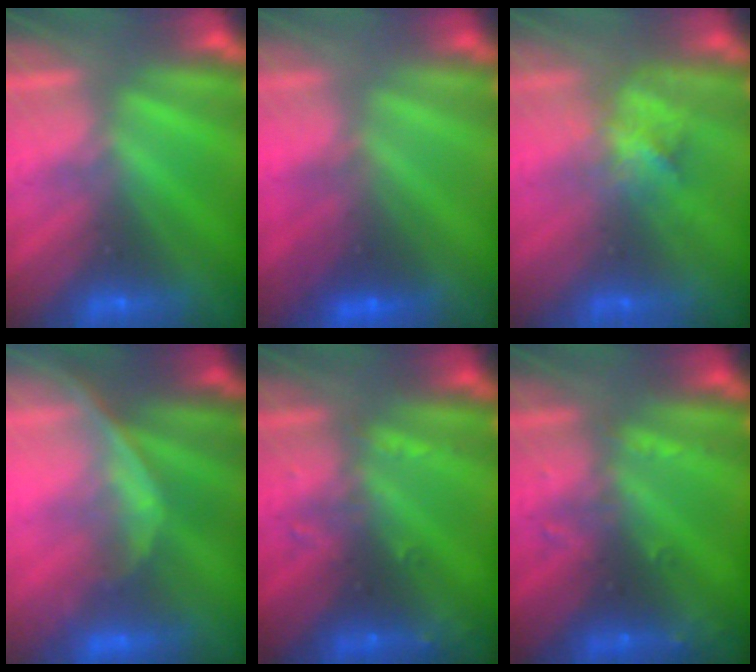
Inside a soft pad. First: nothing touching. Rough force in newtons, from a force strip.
{"total": 2.1}
{"total": 2.9}
{"total": 1.1}
{"total": 2.8}
{"total": 2.8}